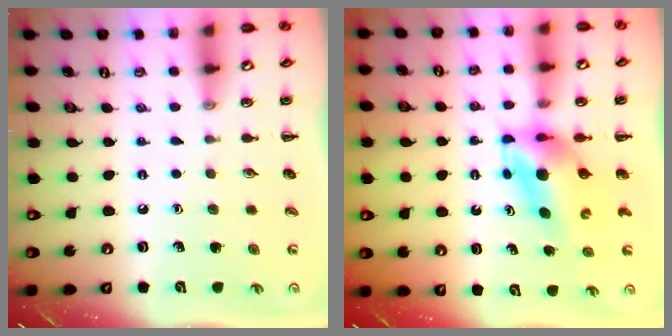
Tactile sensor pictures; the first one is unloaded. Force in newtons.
{"total": 5.6, "press": 5.4, "slide": 1.3}